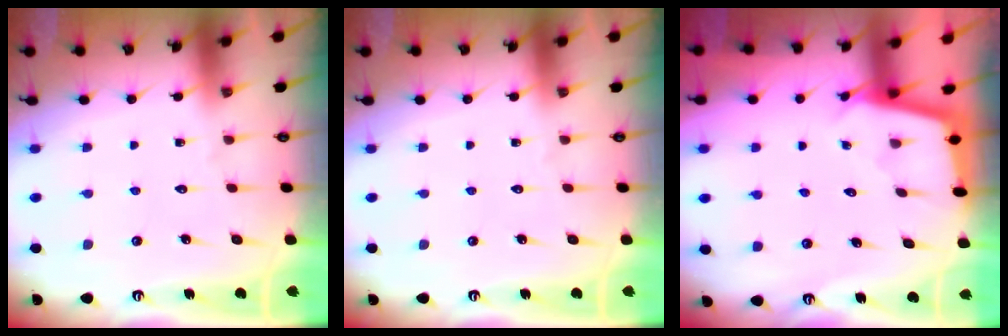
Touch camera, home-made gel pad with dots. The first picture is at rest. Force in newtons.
{"total": 0.0}
{"total": 2.3, "press": 2.3, "slide": 0.1}